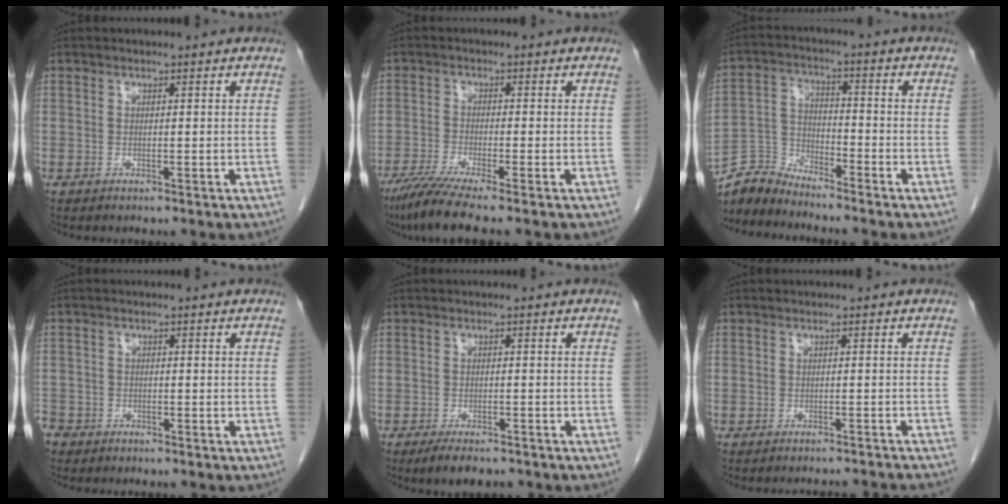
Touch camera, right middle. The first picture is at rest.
{"total": 6.9, "force": [-5.4, -0.8, 4.3], "torque": [-0.072, -0.023, -0.096]}
{"total": 6.1, "force": [-6.1, 0.3, -0.1], "torque": [0.000, 0.005, -0.118]}
{"total": 4.2, "force": [-3.1, 2.7, 0.6], "torque": [-0.016, 0.003, -0.062]}
{"total": 4.7, "force": [-3.7, 1.4, 2.5], "torque": [-0.045, -0.009, -0.053]}
{"total": 6.6, "force": [-6.5, -0.2, 1.3], "torque": [-0.010, -0.004, -0.070]}